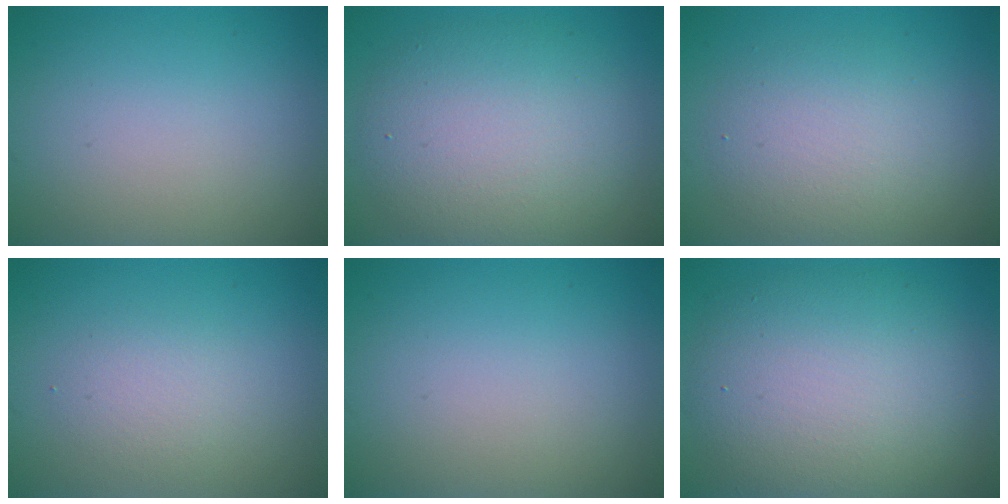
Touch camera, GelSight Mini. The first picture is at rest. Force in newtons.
{"total": 7.4, "press": 7.4, "slide": 0.3}
{"total": 2.5, "press": 2.5, "slide": 0.4}
{"total": 2.0, "press": 2.0, "slide": 0.2}
{"total": 0.0}
{"total": 8.9, "press": 8.9, "slide": 0.4}